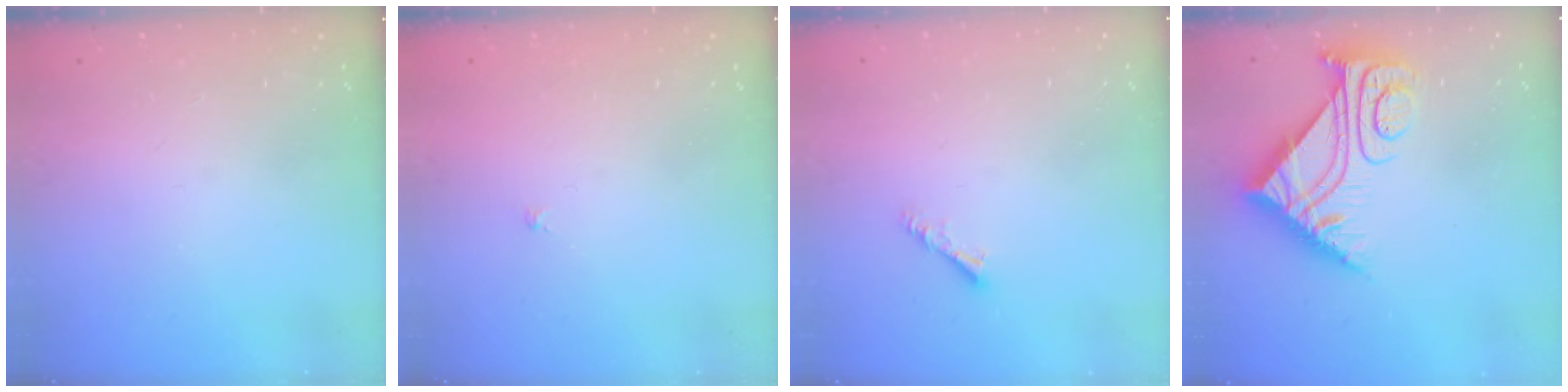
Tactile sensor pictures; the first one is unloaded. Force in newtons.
{"total": 1.0, "press": 0.9, "slide": 0.3}
{"total": 3.0, "press": 2.9, "slide": 0.6}
{"total": 10.2, "press": 10.1, "slide": 0.8}